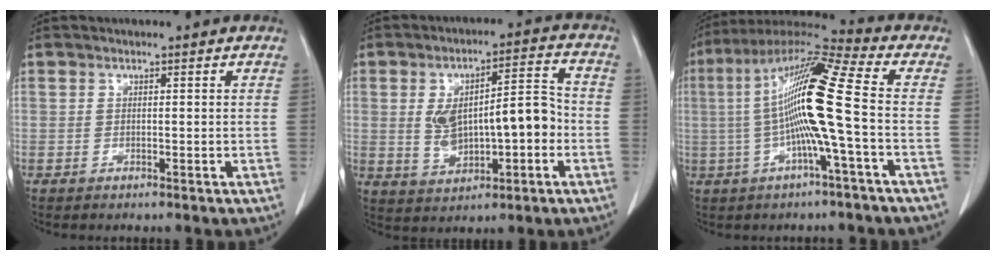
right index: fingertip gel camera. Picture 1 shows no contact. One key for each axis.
{"total": 11.6, "fx": -1.0, "fy": 4.5, "fz": 10.7, "tx": -0.185, "ty": 0.031, "tz": -0.001}
{"total": 14.8, "fx": -0.9, "fy": -0.5, "fz": 14.8, "tx": -0.279, "ty": 0.021, "tz": -0.028}